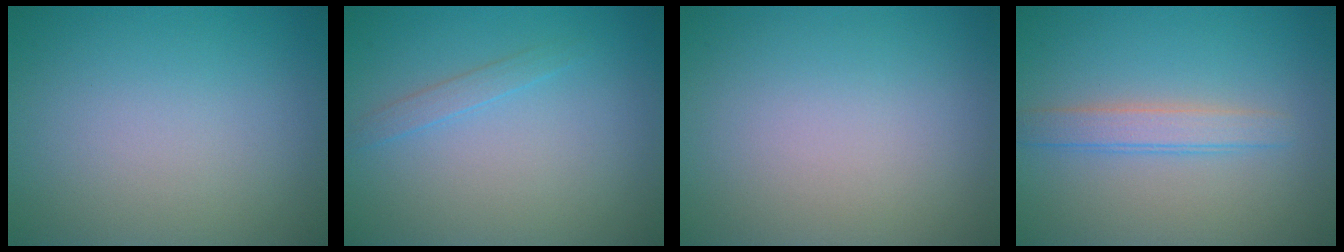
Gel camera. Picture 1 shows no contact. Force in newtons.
{"total": 1.1, "press": 1.1, "slide": 0.1}
{"total": 0.0}
{"total": 2.4, "press": 2.4, "slide": 0.2}